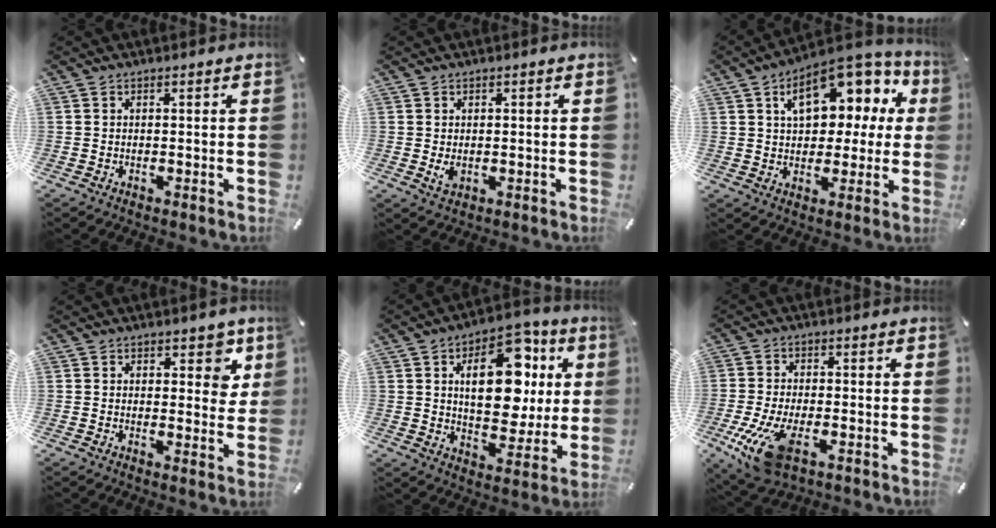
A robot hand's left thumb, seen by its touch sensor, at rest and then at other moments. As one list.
[{"total": 2.4, "force": [-0.2, 1.8, 1.7], "torque": [-0.037, 0.000, -0.004]}, {"total": 14.7, "force": [6.6, 9.0, 9.5], "torque": [-0.145, -0.029, 0.117]}, {"total": 5.9, "force": [3.1, 3.6, 3.5], "torque": [-0.013, -0.017, 0.045]}, {"total": 19.7, "force": [5.5, 11.8, 14.8], "torque": [-0.208, -0.011, 0.090]}, {"total": 12.1, "force": [-4.9, 6.0, 9.2], "torque": [-0.208, 0.000, -0.086]}]